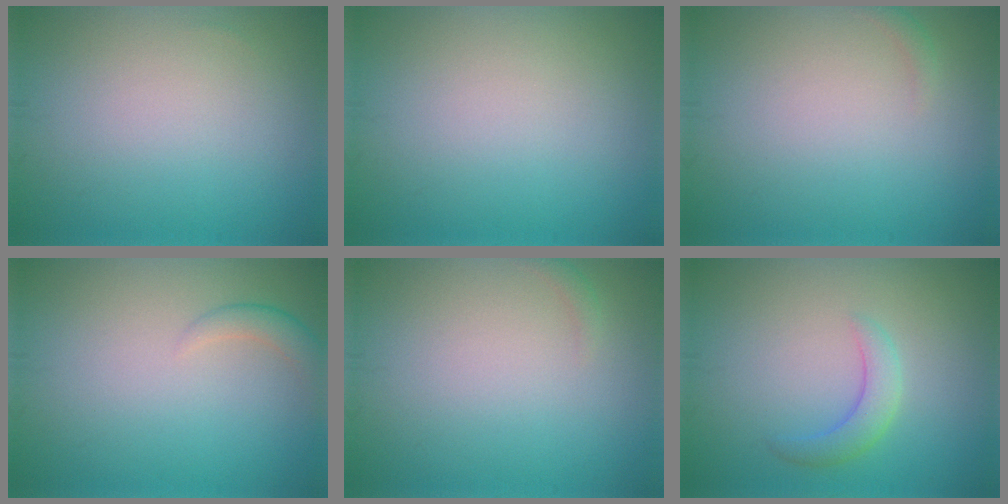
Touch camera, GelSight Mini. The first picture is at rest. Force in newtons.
{"total": 0.0}
{"total": 0.6, "press": 0.6, "slide": 0.2}
{"total": 1.5, "press": 1.5, "slide": 0.1}
{"total": 0.6, "press": 0.6, "slide": 0.2}
{"total": 2.4, "press": 2.4, "slide": 0.1}